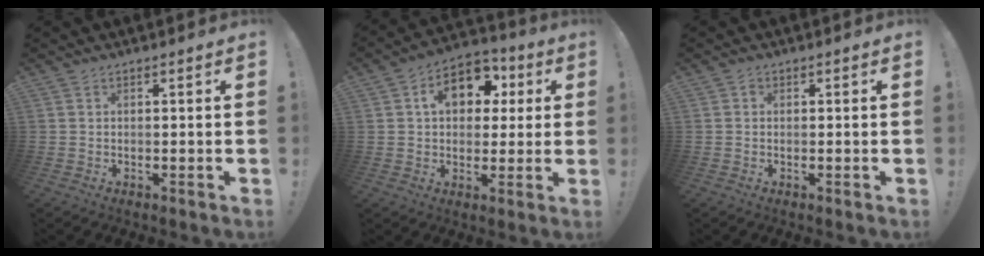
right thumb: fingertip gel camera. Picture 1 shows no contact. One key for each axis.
{"total": 13.2, "fx": 3.8, "fy": 9.5, "fz": 8.4, "tx": -0.125, "ty": 0.002, "tz": 0.071}
{"total": 0.7, "fx": 0.1, "fy": 0.7, "fz": 0.2, "tx": 0.004, "ty": 0.000, "tz": -0.001}